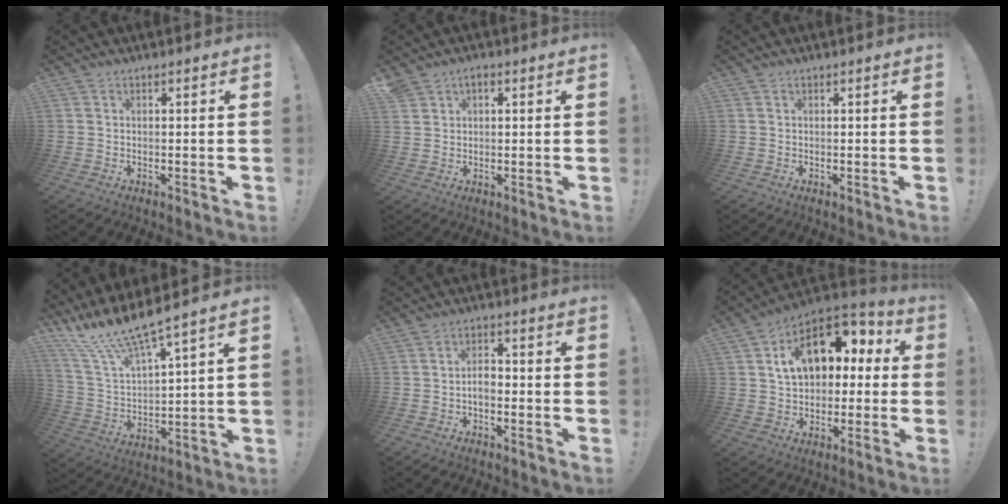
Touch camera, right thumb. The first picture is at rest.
{"total": 2.8, "force": [1.4, 2.0, 1.4], "torque": [-0.021, -0.003, 0.025]}
{"total": 0.0}
{"total": 13.2, "force": [11.8, 0.8, 5.8], "torque": [-0.134, -0.093, 0.206]}
{"total": 4.1, "force": [-1.1, 2.6, 3.0], "torque": [-0.052, 0.002, -0.024]}
{"total": 16.6, "force": [5.6, 11.1, 11.0], "torque": [-0.163, -0.012, 0.099]}